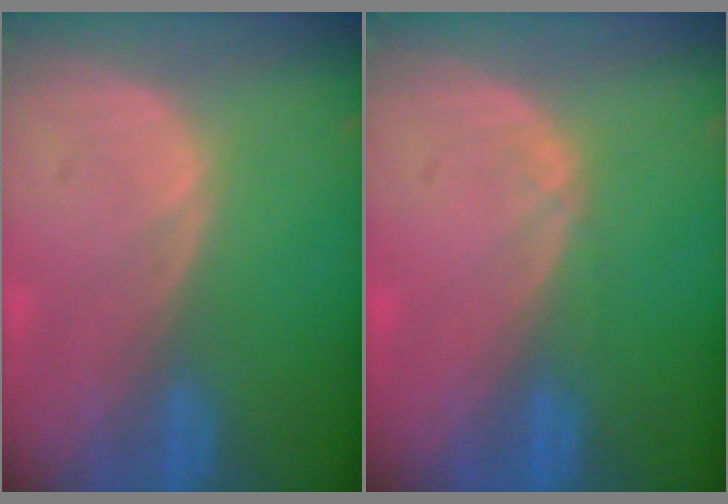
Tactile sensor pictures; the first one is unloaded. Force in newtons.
{"total": 0.7, "press": 0.6, "slide": 0.2}